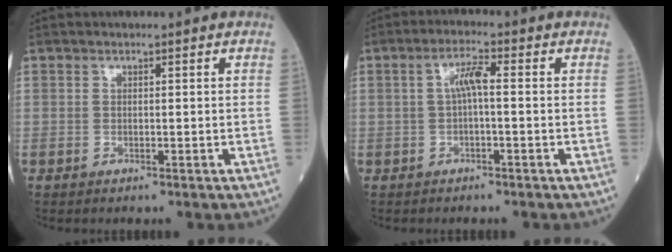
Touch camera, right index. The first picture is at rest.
{"total": 3.5, "force": [0.1, 0.6, 3.5], "torque": [-0.064, 0.012, 0.001]}